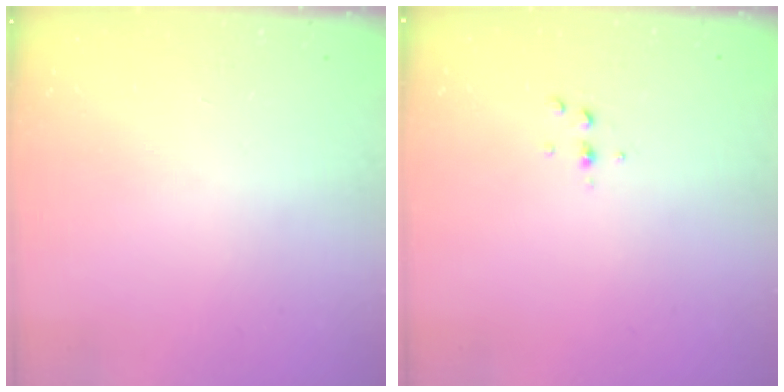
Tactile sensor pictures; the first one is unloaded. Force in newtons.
{"total": 2.5, "press": 2.4, "slide": 0.2}